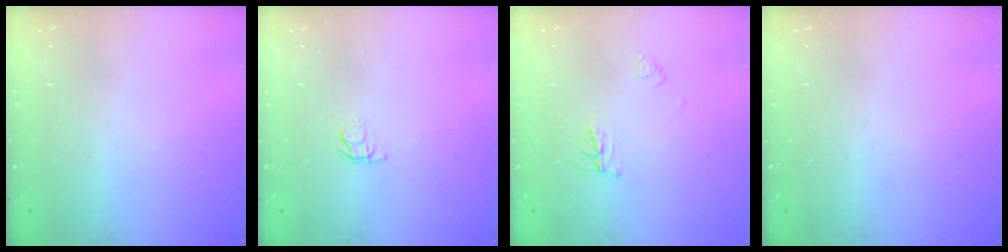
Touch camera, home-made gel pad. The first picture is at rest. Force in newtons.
{"total": 2.7, "press": 2.7, "slide": 0.3}
{"total": 5.0, "press": 5.0, "slide": 0.6}
{"total": 0.0}